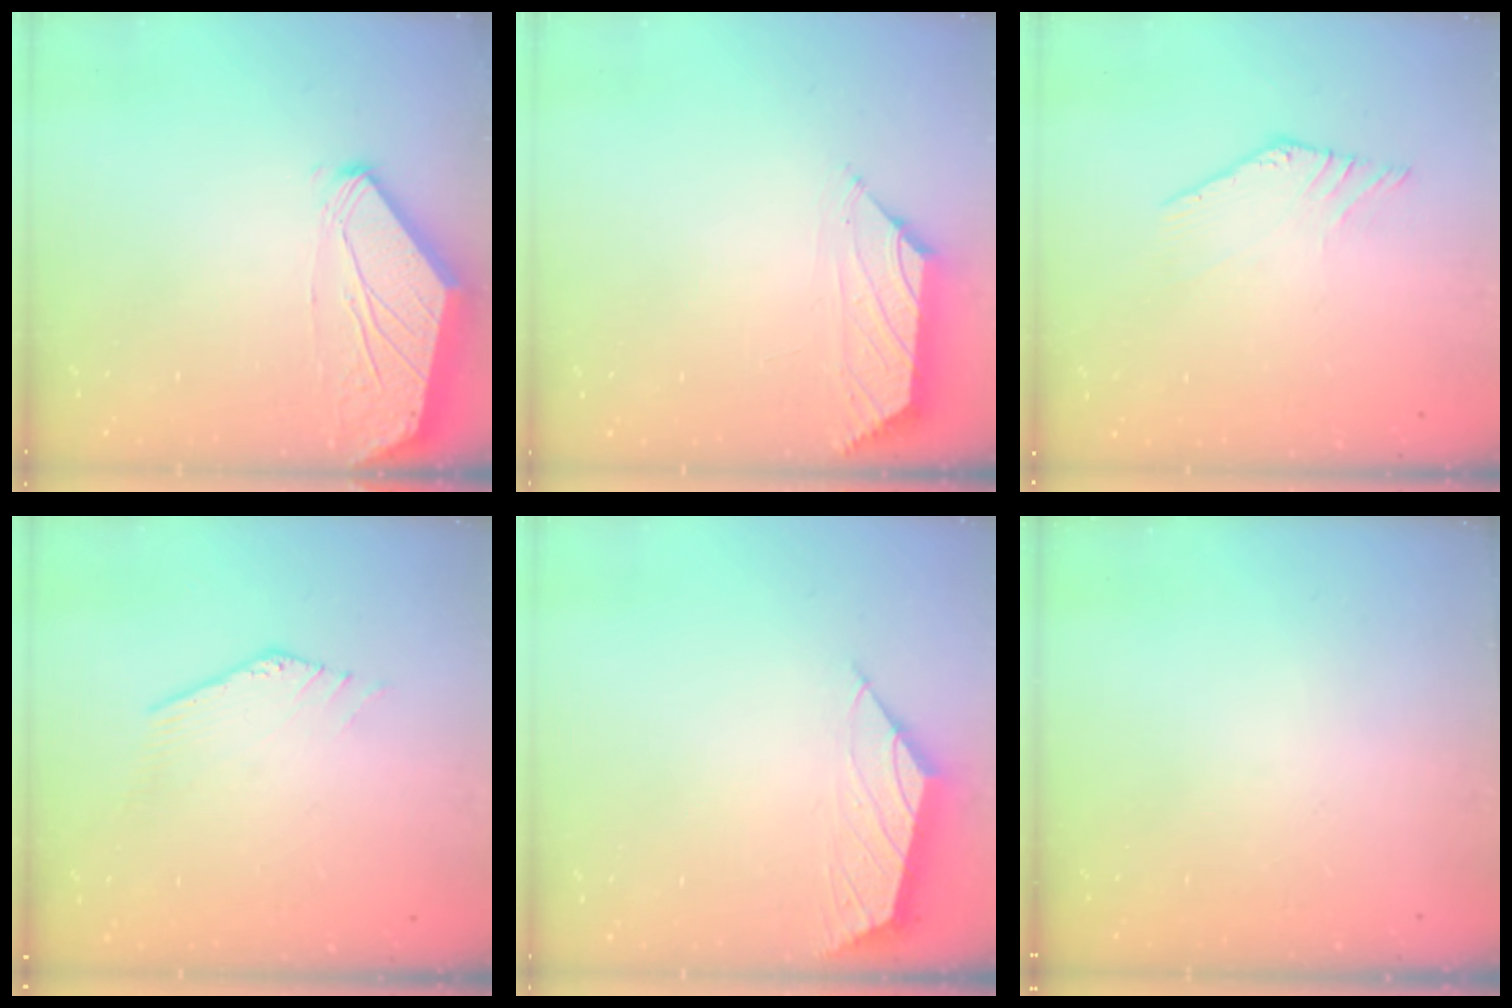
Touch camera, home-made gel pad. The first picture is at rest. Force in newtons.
{"total": 0.8, "press": 0.7, "slide": 0.4}
{"total": 1.5, "press": 1.5, "slide": 0.3}
{"total": 1.1, "press": 1.0, "slide": 0.4}
{"total": 2.0, "press": 2.0, "slide": 0.5}
{"total": 0.0}